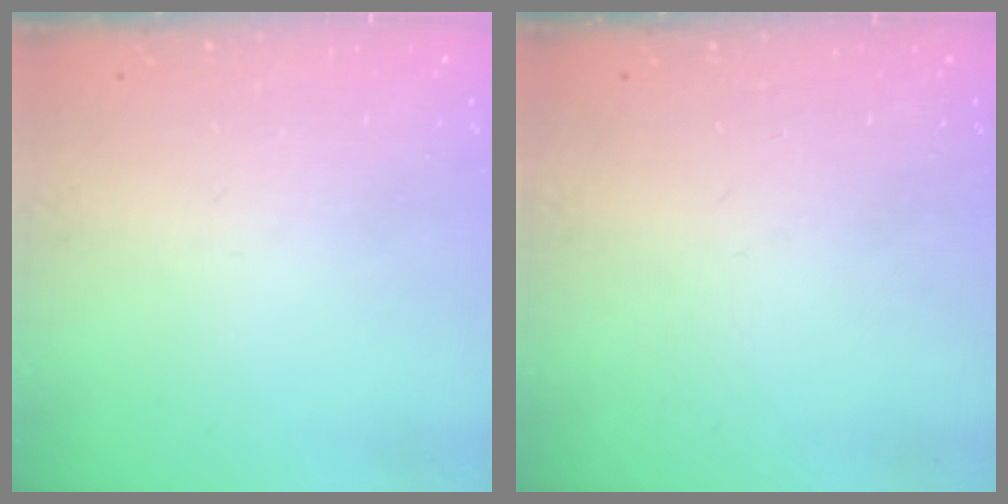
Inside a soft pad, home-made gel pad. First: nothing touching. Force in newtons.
{"total": 0.0}